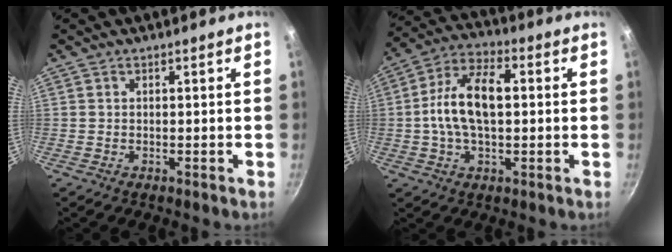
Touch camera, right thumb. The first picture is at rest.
{"total": 13.0, "force": [0.6, 7.1, 10.9], "torque": [-0.187, 0.031, -0.002]}